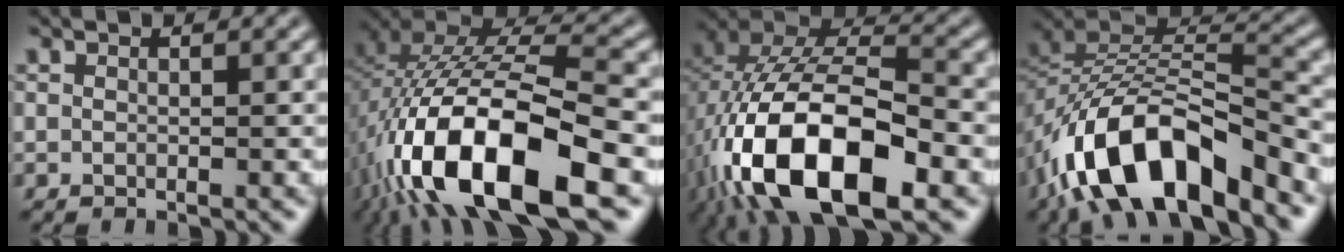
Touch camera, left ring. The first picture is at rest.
{"total": 16.3, "force": [-7.2, 6.5, 13.1], "torque": [-0.260, -0.011, -0.124]}
{"total": 16.5, "force": [-6.6, 8.1, 12.7], "torque": [-0.239, -0.007, -0.124]}
{"total": 12.3, "force": [-7.1, 5.5, 8.5], "torque": [-0.149, 0.002, -0.135]}